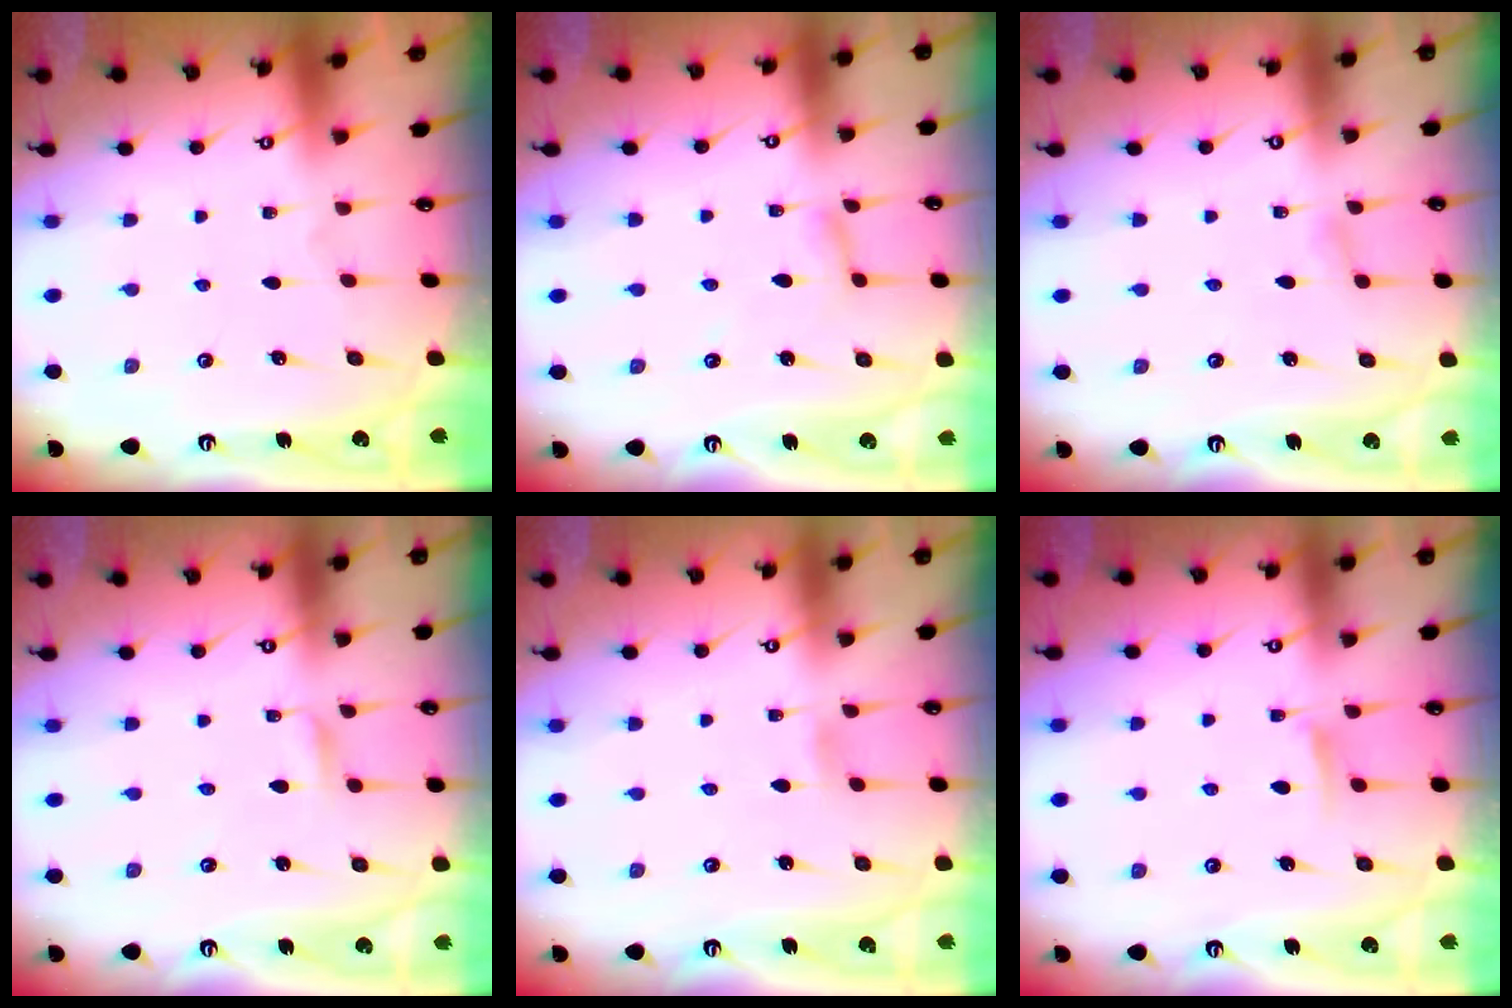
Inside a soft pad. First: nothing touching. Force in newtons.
{"total": 2.8, "press": 2.8, "slide": 0.2}
{"total": 2.3, "press": 2.3, "slide": 0.3}
{"total": 1.4, "press": 1.4, "slide": 0.1}
{"total": 2.5, "press": 2.5, "slide": 0.3}
{"total": 4.7, "press": 4.7, "slide": 0.7}